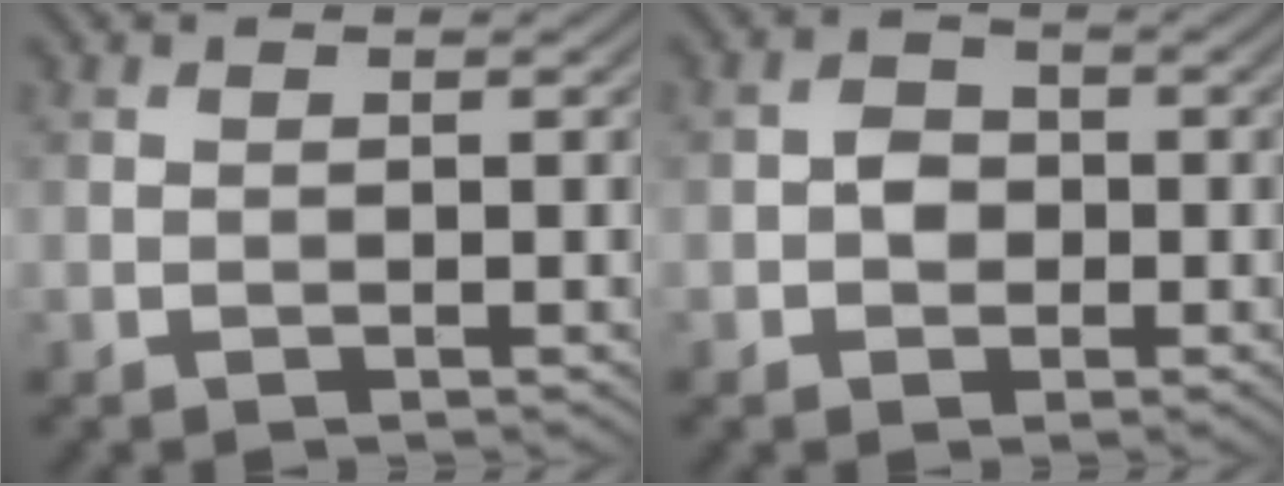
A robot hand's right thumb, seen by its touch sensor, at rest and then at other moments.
{"total": 2.4, "force": [-0.5, 2.1, 1.2], "torque": [-0.022, 0.002, -0.016]}